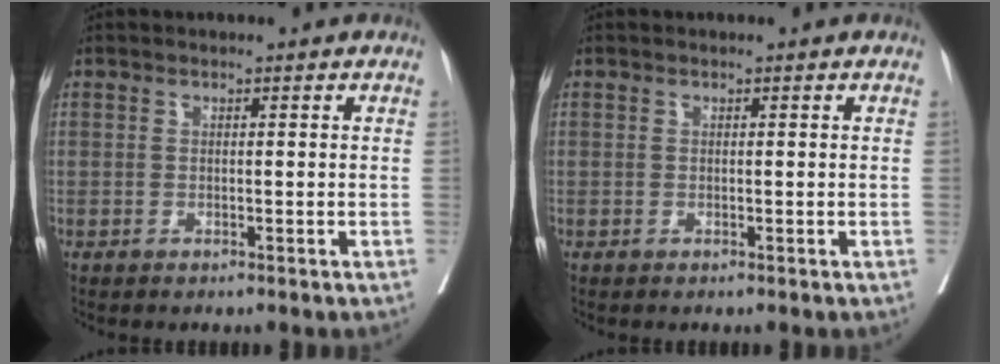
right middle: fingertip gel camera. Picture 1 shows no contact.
{"total": 0.0}